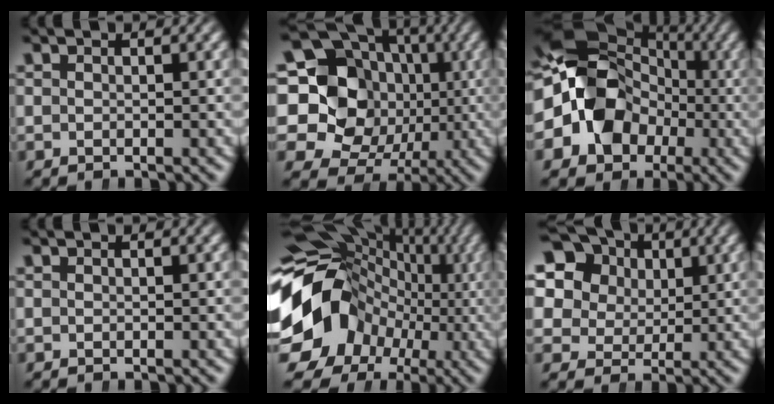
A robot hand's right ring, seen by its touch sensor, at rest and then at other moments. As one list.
[{"total": 19.8, "force": [0.9, 17.2, 9.8], "torque": [-0.202, -0.046, 0.013]}, {"total": 17.5, "force": [1.6, 14.2, 10.0], "torque": [-0.191, -0.013, 0.022]}, {"total": 0.0}, {"total": 20.2, "force": [0.4, 16.1, 12.1], "torque": [-0.221, -0.027, 0.003]}, {"total": 13.8, "force": [4.1, 11.5, 6.3], "torque": [-0.142, 0.002, 0.055]}]